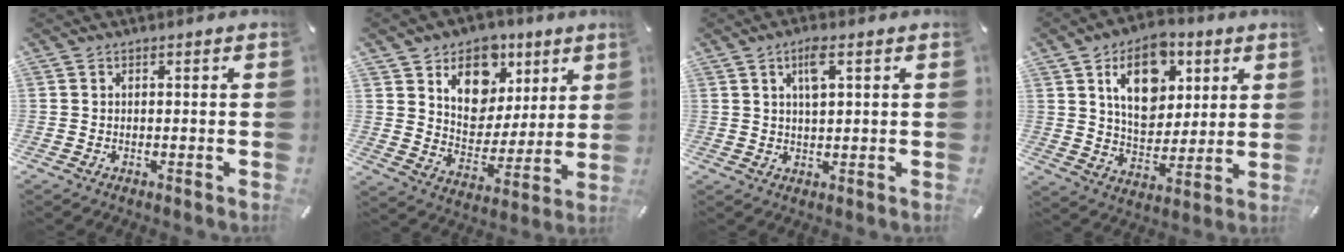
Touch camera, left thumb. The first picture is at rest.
{"total": 13.3, "force": [6.3, 10.6, 4.9], "torque": [-0.065, -0.040, 0.117]}
{"total": 5.2, "force": [2.2, 1.6, 4.4], "torque": [-0.094, 0.006, 0.036]}
{"total": 15.1, "force": [6.2, 10.5, 8.9], "torque": [-0.136, -0.010, 0.112]}